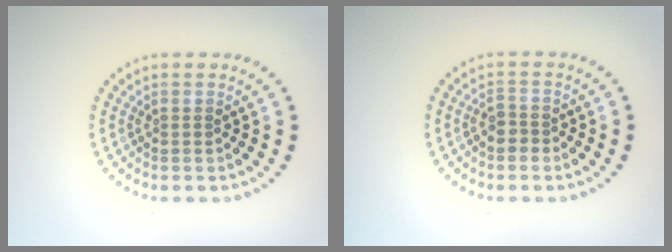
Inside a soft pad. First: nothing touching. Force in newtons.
{"total": 1.3, "press": 1.2, "slide": 0.7}